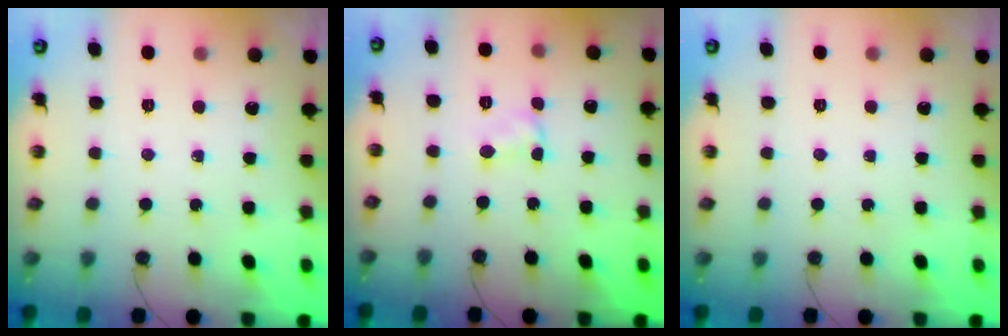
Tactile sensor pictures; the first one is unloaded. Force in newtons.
{"total": 2.4, "press": 2.4, "slide": 0.3}
{"total": 0.0}